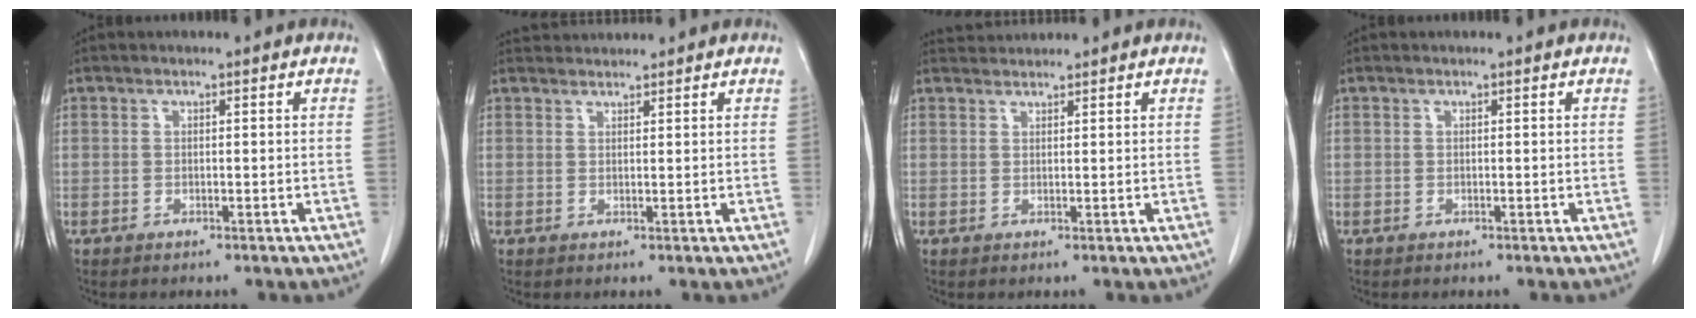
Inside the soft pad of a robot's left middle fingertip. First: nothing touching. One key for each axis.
{"total": 2.6, "fx": 2.5, "fy": 0.1, "fz": -0.1, "tx": -0.007, "ty": 0.021, "tz": 0.051}
{"total": 1.9, "fx": 1.9, "fy": -0.3, "fz": -0.4, "tx": -0.005, "ty": 0.011, "tz": 0.043}
{"total": 0.0}